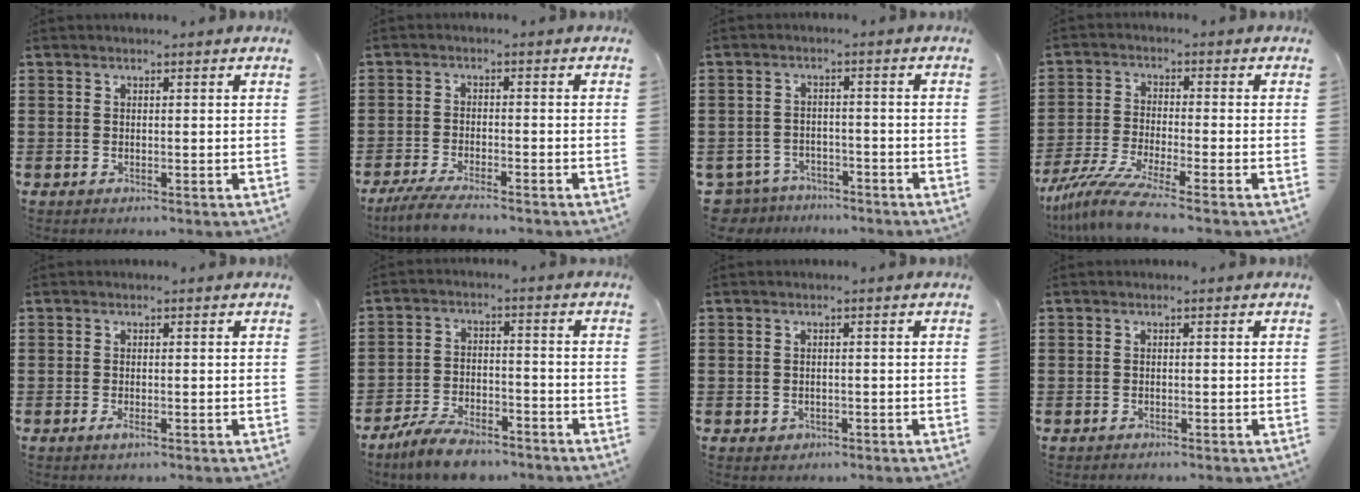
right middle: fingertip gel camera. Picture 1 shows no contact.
{"total": 4.3, "force": [-3.7, 0.3, 2.2], "torque": [-0.049, -0.008, -0.072]}
{"total": 3.6, "force": [-3.5, 0.9, 0.0], "torque": [-0.024, -0.001, -0.080]}
{"total": 7.2, "force": [-5.8, 0.2, 4.3], "torque": [-0.107, -0.021, -0.116]}
{"total": 1.1, "force": [-0.4, 0.3, 1.0], "torque": [-0.018, -0.001, -0.007]}
{"total": 6.7, "force": [-5.9, 1.6, 2.7], "torque": [-0.058, 0.008, -0.116]}
{"total": 0.7, "force": [-0.3, 0.6, 0.2], "torque": [-0.007, 0.001, -0.007]}
{"total": 0.5, "force": [-0.5, 0.1, 0.0], "torque": [0.000, 0.001, -0.011]}